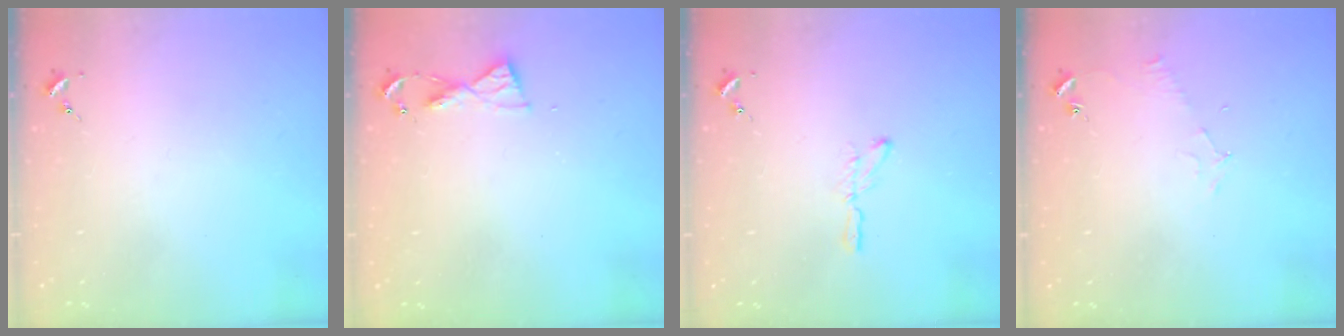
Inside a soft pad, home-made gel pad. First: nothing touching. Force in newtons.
{"total": 5.6, "press": 5.5, "slide": 0.5}
{"total": 3.2, "press": 3.2, "slide": 0.3}
{"total": 4.8, "press": 4.8, "slide": 0.6}